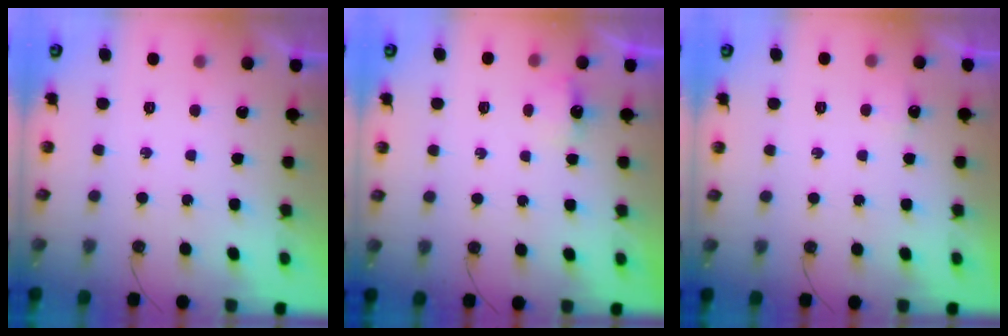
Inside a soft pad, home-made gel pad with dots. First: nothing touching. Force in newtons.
{"total": 2.6, "press": 2.6, "slide": 0.4}
{"total": 2.7, "press": 2.6, "slide": 0.8}